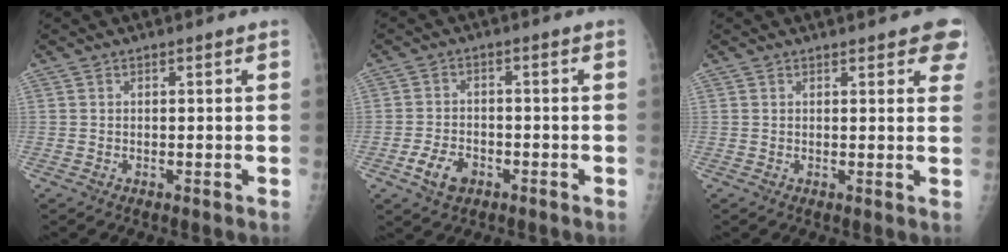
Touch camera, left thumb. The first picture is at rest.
{"total": 5.5, "force": [-2.7, 3.6, 3.2], "torque": [-0.054, 0.013, -0.046]}
{"total": 5.3, "force": [3.9, 1.9, 3.1], "torque": [-0.005, -0.008, 0.035]}